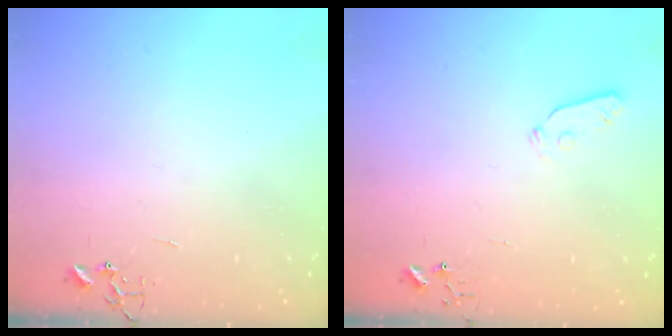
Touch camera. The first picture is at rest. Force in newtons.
{"total": 3.9, "press": 3.8, "slide": 0.9}